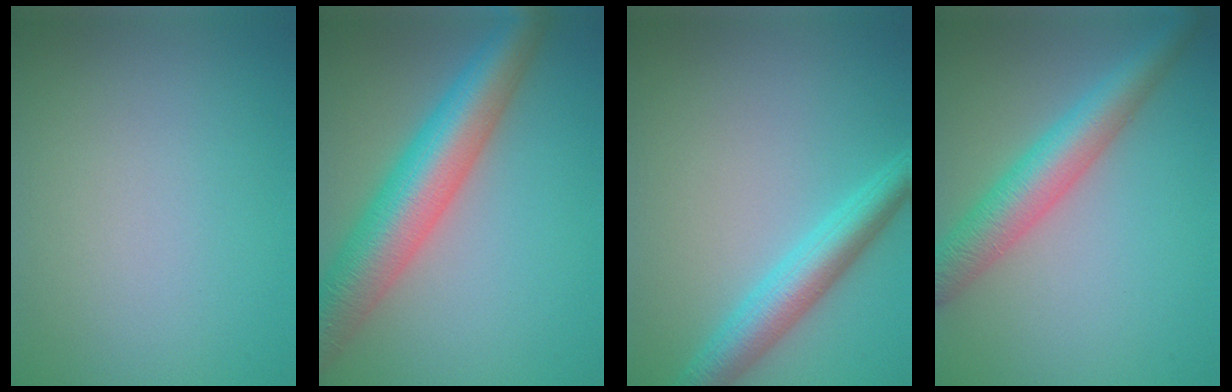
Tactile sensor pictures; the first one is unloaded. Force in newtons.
{"total": 9.5, "press": 9.5, "slide": 0.3}
{"total": 4.5, "press": 4.5, "slide": 0.1}
{"total": 5.8, "press": 5.8, "slide": 0.1}